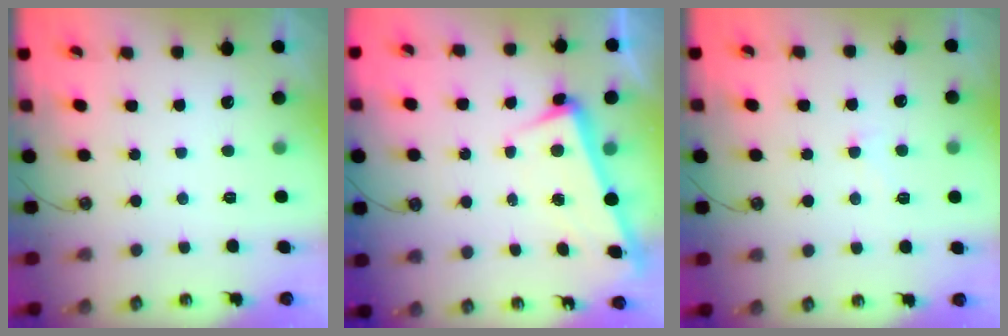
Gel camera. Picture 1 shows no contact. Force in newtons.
{"total": 3.4, "press": 3.2, "slide": 1.2}
{"total": 1.8, "press": 1.7, "slide": 0.6}